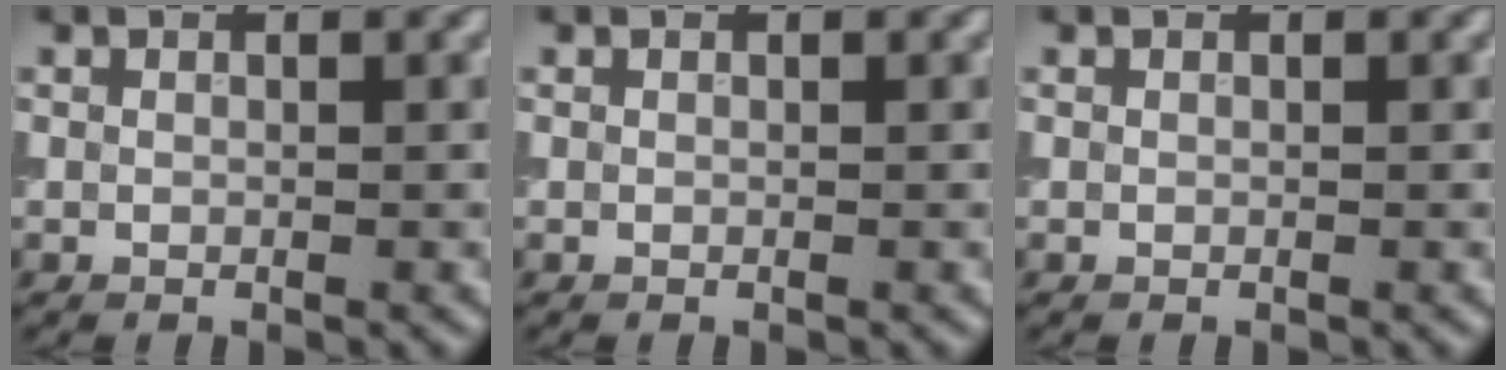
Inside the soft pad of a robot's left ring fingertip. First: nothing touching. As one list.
[{"total": 0.0}, {"total": 0.0}]